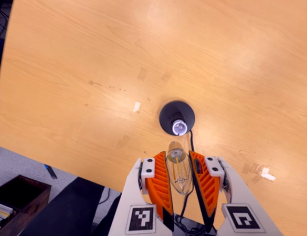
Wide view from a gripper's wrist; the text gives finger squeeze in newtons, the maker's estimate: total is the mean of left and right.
{"total": 12.7, "left": 13.7, "right": 11.8}